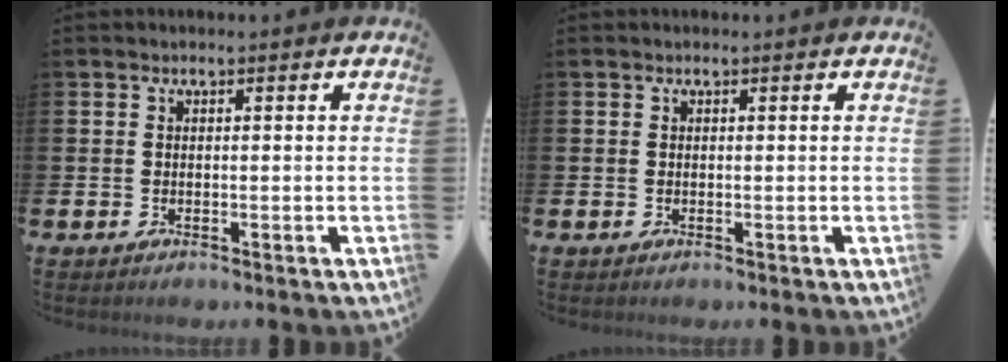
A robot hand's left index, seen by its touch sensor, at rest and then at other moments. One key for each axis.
{"total": 0.0}